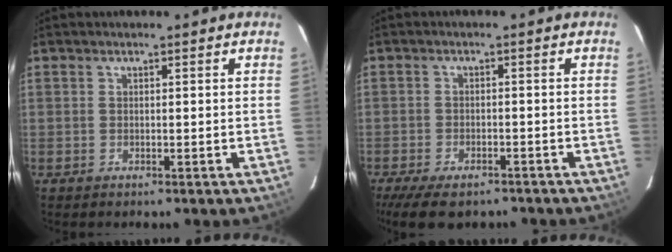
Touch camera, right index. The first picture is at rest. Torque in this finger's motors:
{"motor_torque": [1.14, -1.01, 0.48, 0.06]}